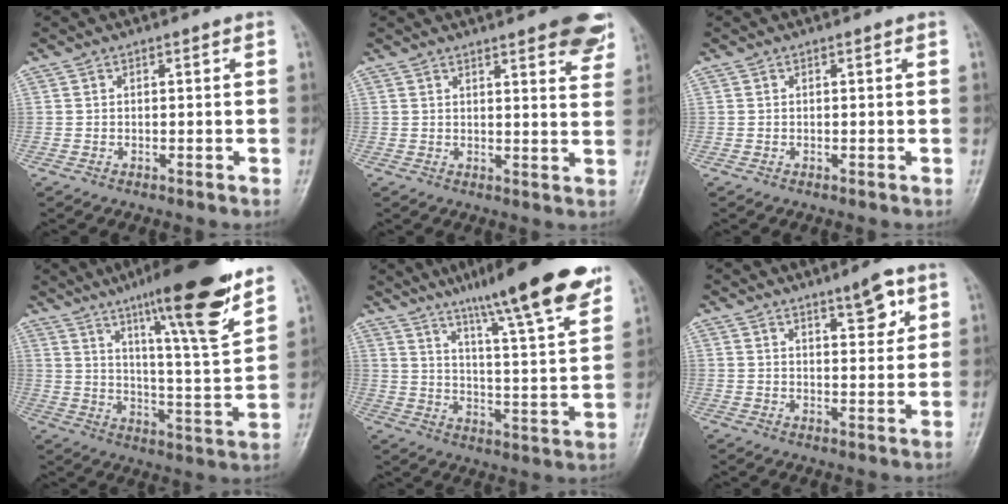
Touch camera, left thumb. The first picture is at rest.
{"total": 10.4, "force": [7.0, 2.5, 7.2], "torque": [-0.062, -0.029, 0.077]}
{"total": 0.0}
{"total": 20.2, "force": [13.4, 2.3, 14.9], "torque": [-0.202, -0.069, 0.207]}
{"total": 20.9, "force": [14.6, 2.4, 14.7], "torque": [-0.198, -0.057, 0.217]}
{"total": 5.9, "force": [3.4, 1.9, 4.5], "torque": [-0.055, -0.021, 0.050]}